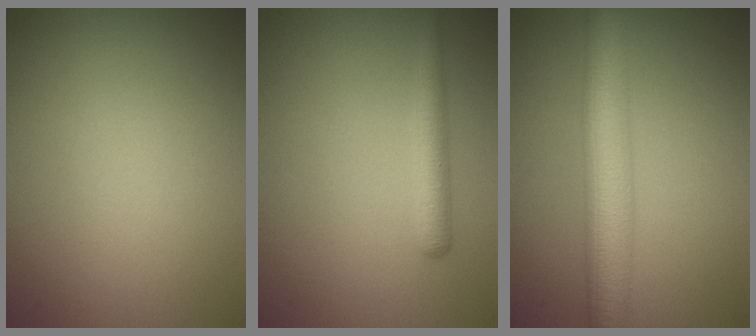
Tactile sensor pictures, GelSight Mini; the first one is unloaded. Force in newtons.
{"total": 2.2, "press": 2.2, "slide": 0.1}
{"total": 6.7, "press": 6.7, "slide": 0.1}